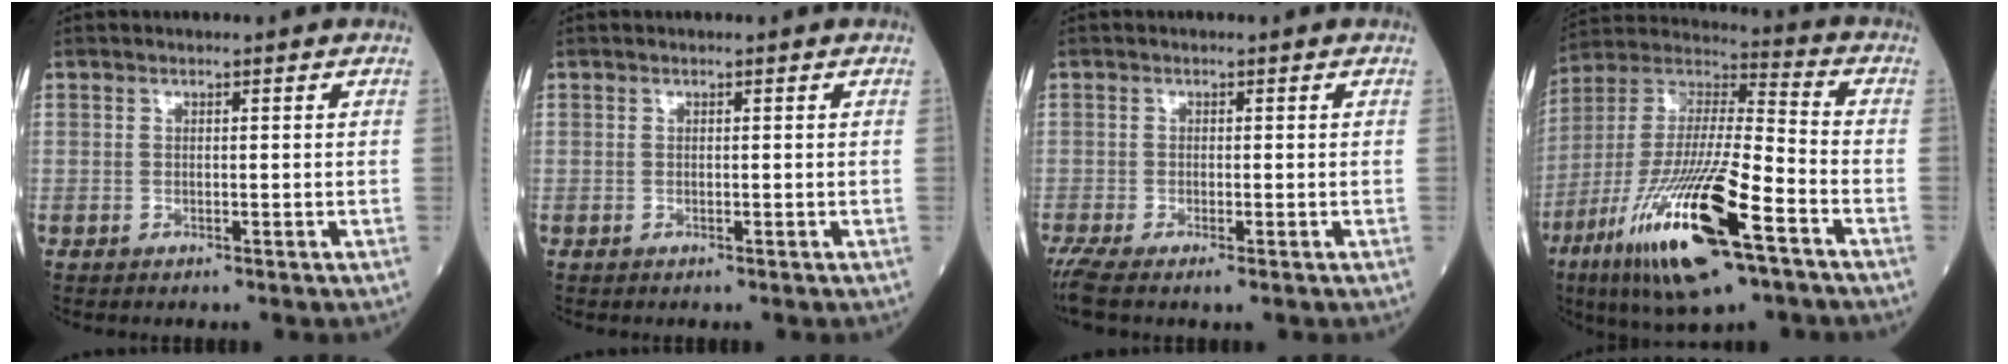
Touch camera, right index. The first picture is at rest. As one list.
[{"total": 0.0}, {"total": 4.3, "force": [-3.1, 0.5, 3.0], "torque": [-0.061, -0.011, -0.059]}, {"total": 22.9, "force": [-11.3, 3.9, 19.5], "torque": [-0.405, -0.050, -0.204]}]